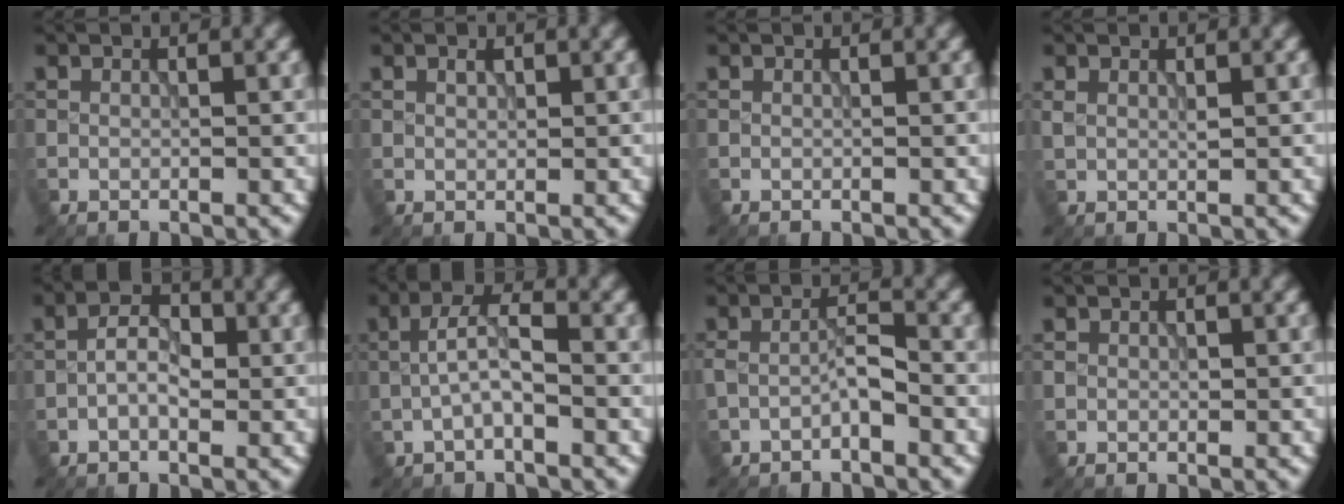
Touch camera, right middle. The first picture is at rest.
{"total": 0.8, "force": [0.4, 0.4, 0.5], "torque": [-0.011, 0.000, 0.009]}
{"total": 0.0}
{"total": 1.0, "force": [0.5, 0.5, 0.8], "torque": [-0.021, -0.002, 0.014]}
{"total": 3.0, "force": [-0.7, 1.7, 2.5], "torque": [-0.042, 0.007, -0.018]}
{"total": 3.3, "force": [-0.7, 1.2, 3.0], "torque": [-0.058, 0.010, -0.018]}
{"total": 2.0, "force": [-1.1, 0.5, 1.6], "torque": [-0.030, 0.007, -0.026]}
{"total": 0.6, "force": [0.0, 0.5, 0.4], "torque": [-0.007, -0.002, 0.001]}